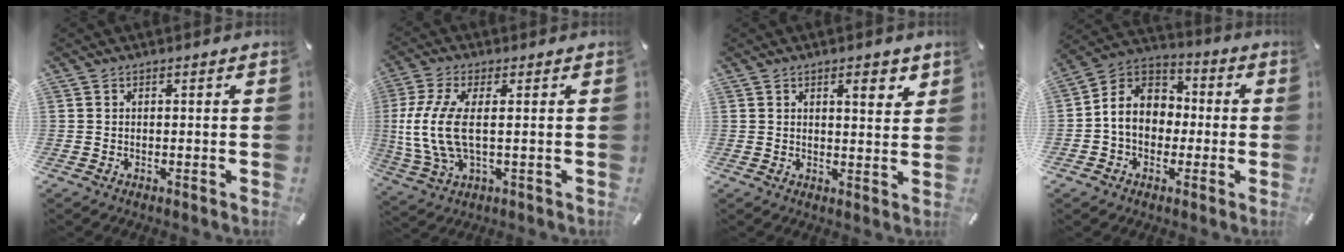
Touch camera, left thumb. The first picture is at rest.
{"total": 11.0, "force": [0.7, 4.0, 10.2], "torque": [-0.234, -0.020, 0.009]}
{"total": 4.4, "force": [2.6, 1.5, 3.2], "torque": [-0.037, -0.012, 0.038]}
{"total": 10.0, "force": [-1.4, 8.9, 4.5], "torque": [-0.114, 0.011, -0.032]}